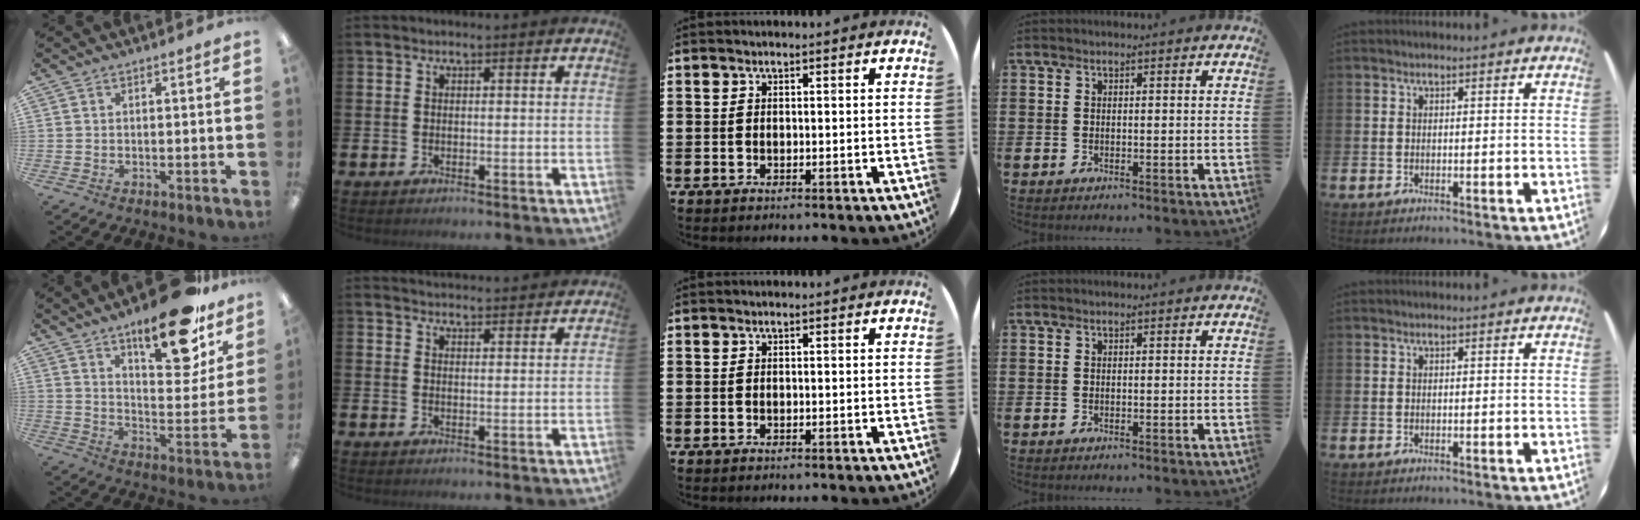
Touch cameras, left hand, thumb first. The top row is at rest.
{"thumb": {"total": 19.5, "force": [13.8, 6.6, 12.2], "torque": [-0.171, -0.085, 0.222]}, "index": {"total": 3.0, "force": [3.0, 0.3, -0.1], "torque": [-0.004, -0.017, 0.054]}}